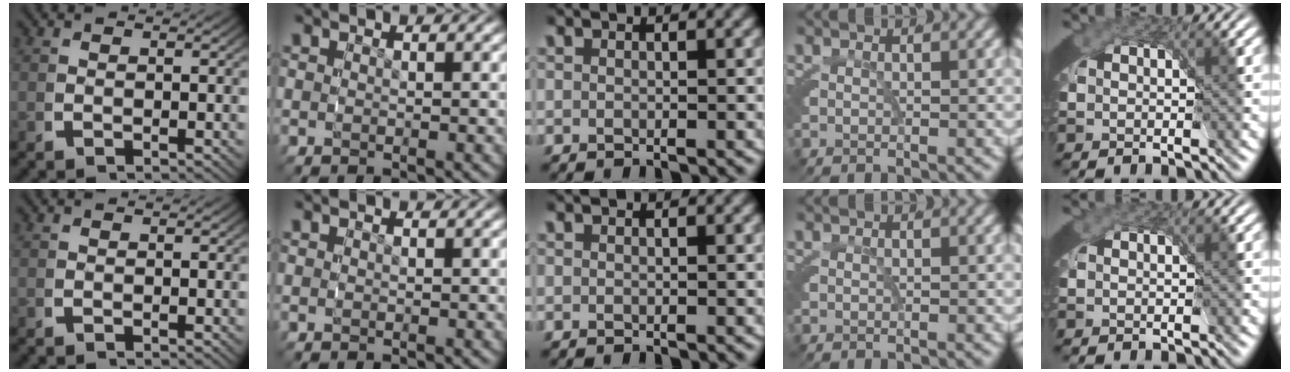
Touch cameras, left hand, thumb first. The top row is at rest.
{}